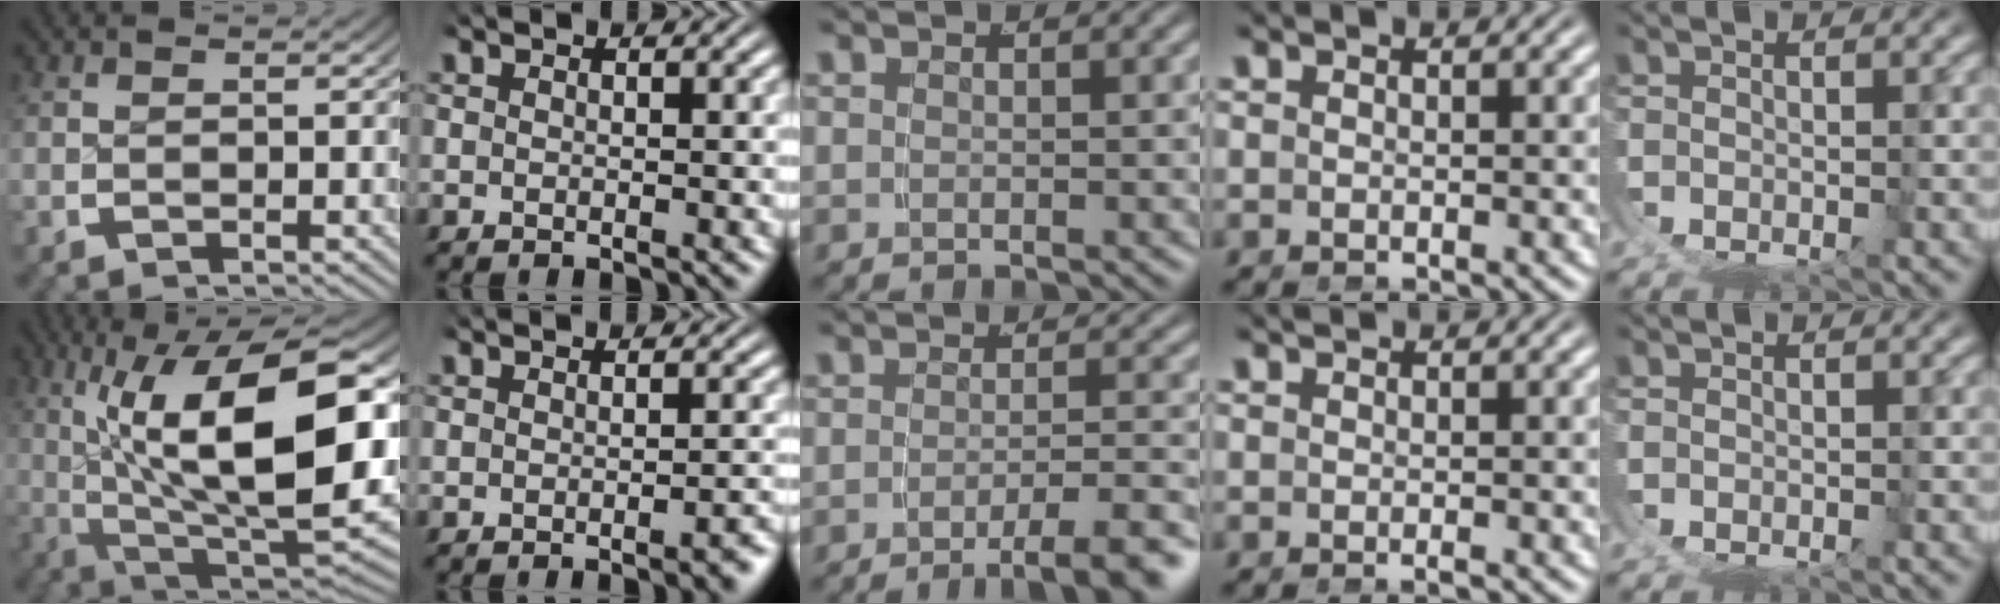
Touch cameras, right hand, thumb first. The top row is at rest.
{"thumb": {"total": 18.9, "force": [0.6, 9.2, 16.5], "torque": [-0.291, -0.052, 0.042]}, "index": {"total": 1.9, "force": [-1.4, 0.4, 1.2], "torque": [-0.011, 0.007, -0.025]}, "middle": {"total": 5.8, "force": [-4.1, 0.9, 3.9], "torque": [-0.045, -0.009, -0.060]}, "ring": {"total": 0.6, "force": [0.1, -0.6, 0.2], "torque": [0.007, 0.005, 0.001]}}